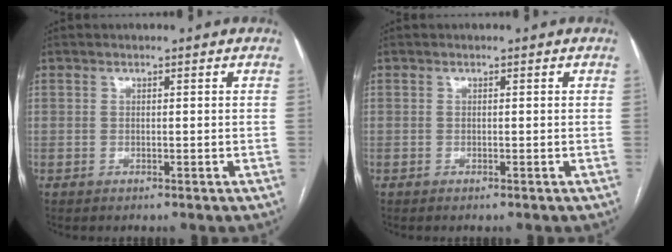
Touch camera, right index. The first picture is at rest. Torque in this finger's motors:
{"motor_torque": [0.16, 0.10, -0.02, -0.01]}